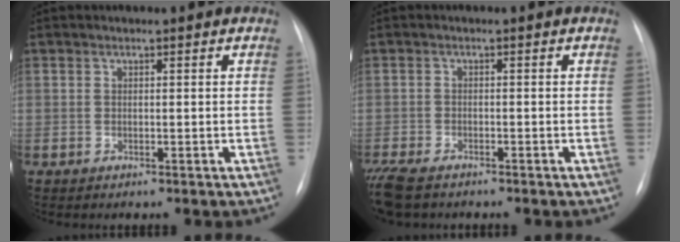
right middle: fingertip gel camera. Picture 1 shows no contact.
{"total": 6.8, "force": [-5.3, 2.7, 3.3], "torque": [-0.067, -0.015, -0.089]}